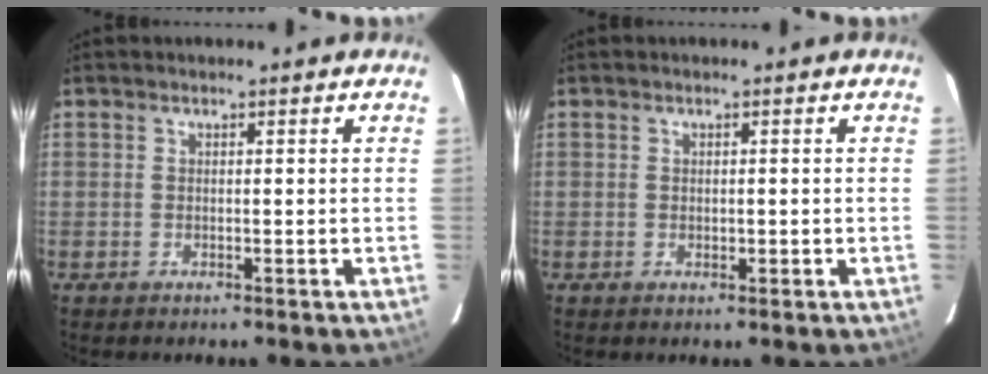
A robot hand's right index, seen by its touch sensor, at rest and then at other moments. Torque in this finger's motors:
{"motor_torque": [-0.16, 0.10, -0.02, 0.00]}